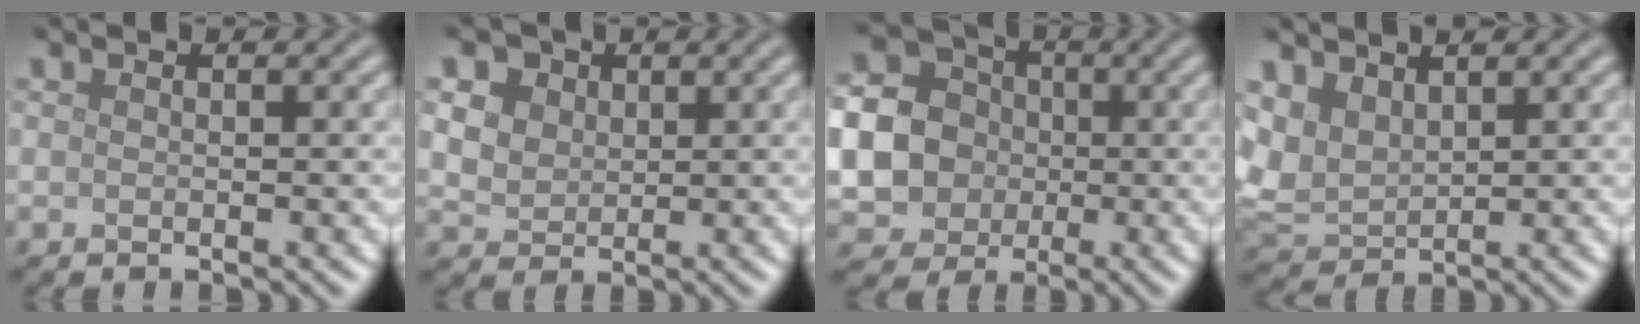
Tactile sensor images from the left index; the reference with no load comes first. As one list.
[{"total": 8.0, "force": [3.8, 6.0, 3.7], "torque": [-0.089, 0.025, 0.057]}, {"total": 14.7, "force": [-0.8, 14.0, 4.6], "torque": [-0.152, -0.011, -0.045]}, {"total": 4.0, "force": [1.9, 2.6, 2.4], "torque": [-0.065, 0.004, 0.040]}]